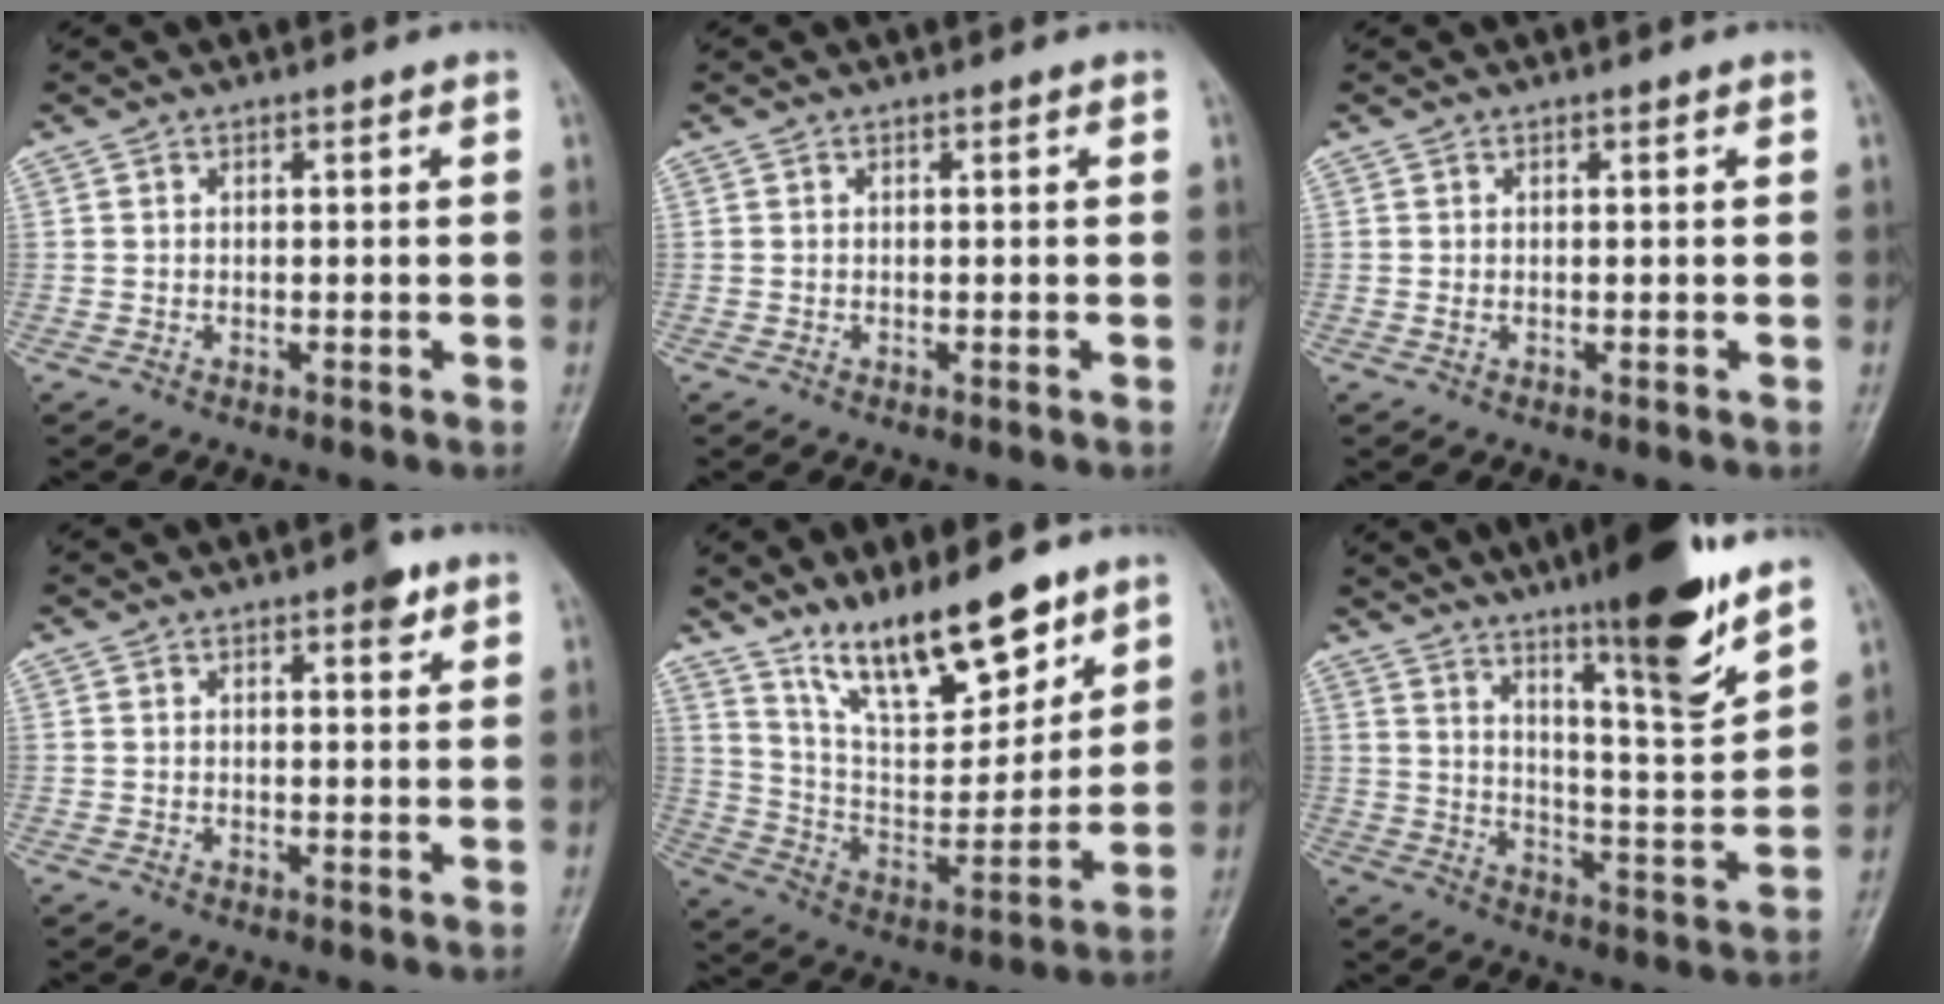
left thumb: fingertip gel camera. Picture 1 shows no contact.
{"total": 0.0}
{"total": 0.8, "force": [0.4, 0.5, 0.5], "torque": [-0.005, -0.001, 0.004]}
{"total": 3.1, "force": [1.9, 1.2, 2.2], "torque": [-0.020, -0.006, 0.022]}
{"total": 18.2, "force": [13.1, 6.2, 11.1], "torque": [-0.134, -0.079, 0.236]}
{"total": 18.6, "force": [12.8, 2.5, 13.2], "torque": [-0.175, -0.079, 0.204]}